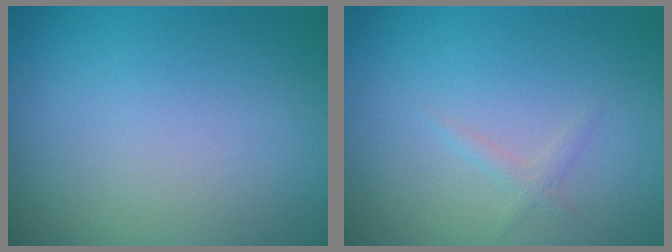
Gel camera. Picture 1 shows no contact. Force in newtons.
{"total": 0.8, "press": 0.8, "slide": 0.0}